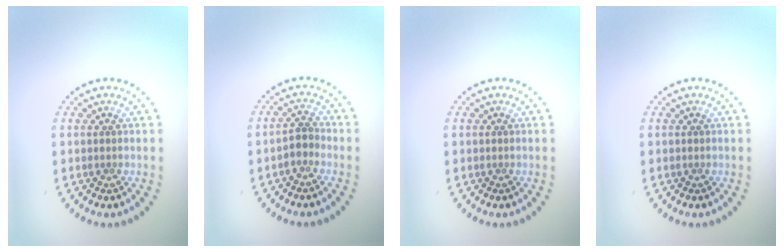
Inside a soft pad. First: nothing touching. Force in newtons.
{"total": 1.7, "press": 1.3, "slide": 1.0}
{"total": 0.0}
{"total": 0.0}